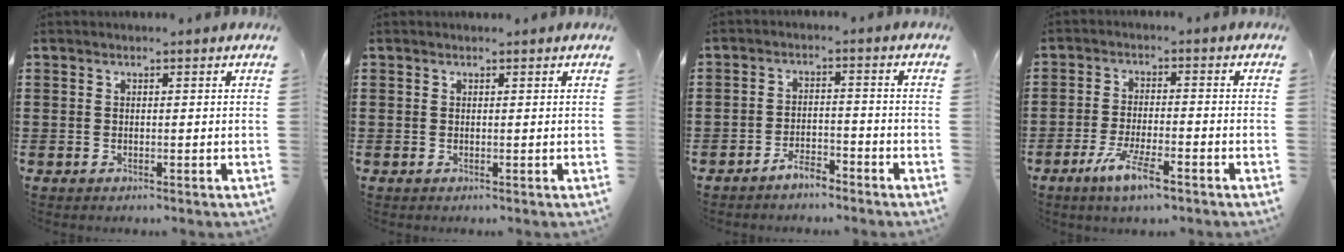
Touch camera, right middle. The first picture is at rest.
{"total": 0.0}
{"total": 3.4, "force": [-3.2, 0.6, 1.0], "torque": [-0.028, 0.003, -0.066]}
{"total": 6.3, "force": [-3.8, 1.1, 4.9], "torque": [-0.104, -0.011, -0.070]}